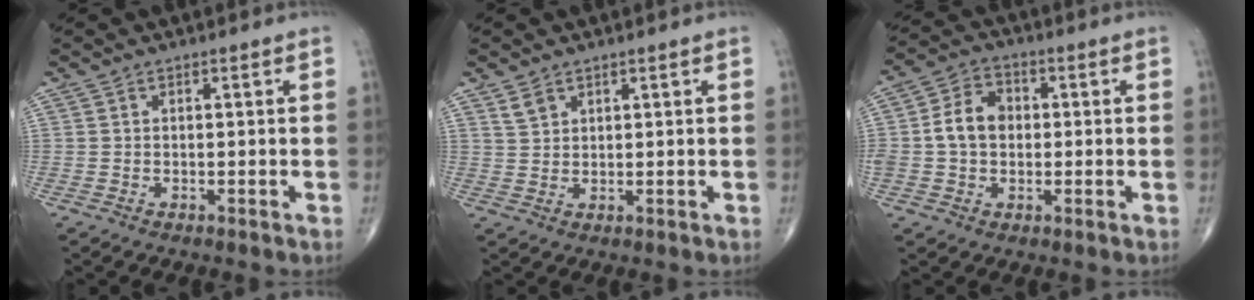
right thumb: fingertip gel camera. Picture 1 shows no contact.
{"total": 2.5, "force": [1.8, 1.5, 0.9], "torque": [-0.010, -0.005, 0.038]}
{"total": 7.9, "force": [0.1, 6.0, 5.1], "torque": [-0.082, 0.019, -0.004]}